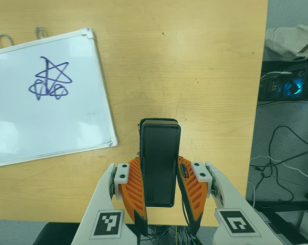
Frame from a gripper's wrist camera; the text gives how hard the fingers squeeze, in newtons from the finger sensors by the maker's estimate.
{"total": 6.8, "left": 4.3, "right": 9.2}